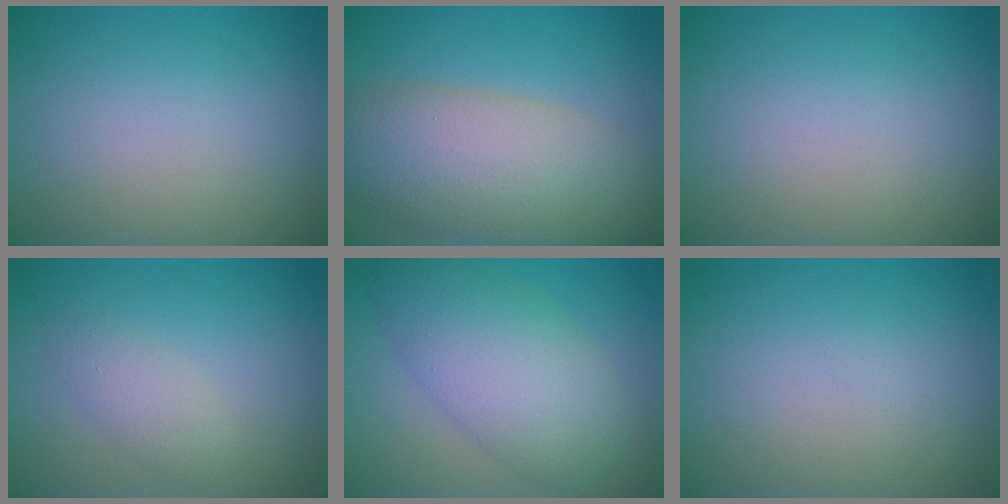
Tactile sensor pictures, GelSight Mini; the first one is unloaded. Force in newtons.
{"total": 9.0, "press": 9.0, "slide": 0.7}
{"total": 0.0}
{"total": 2.0, "press": 2.0, "slide": 0.1}
{"total": 8.0, "press": 8.0, "slide": 0.3}
{"total": 0.0}